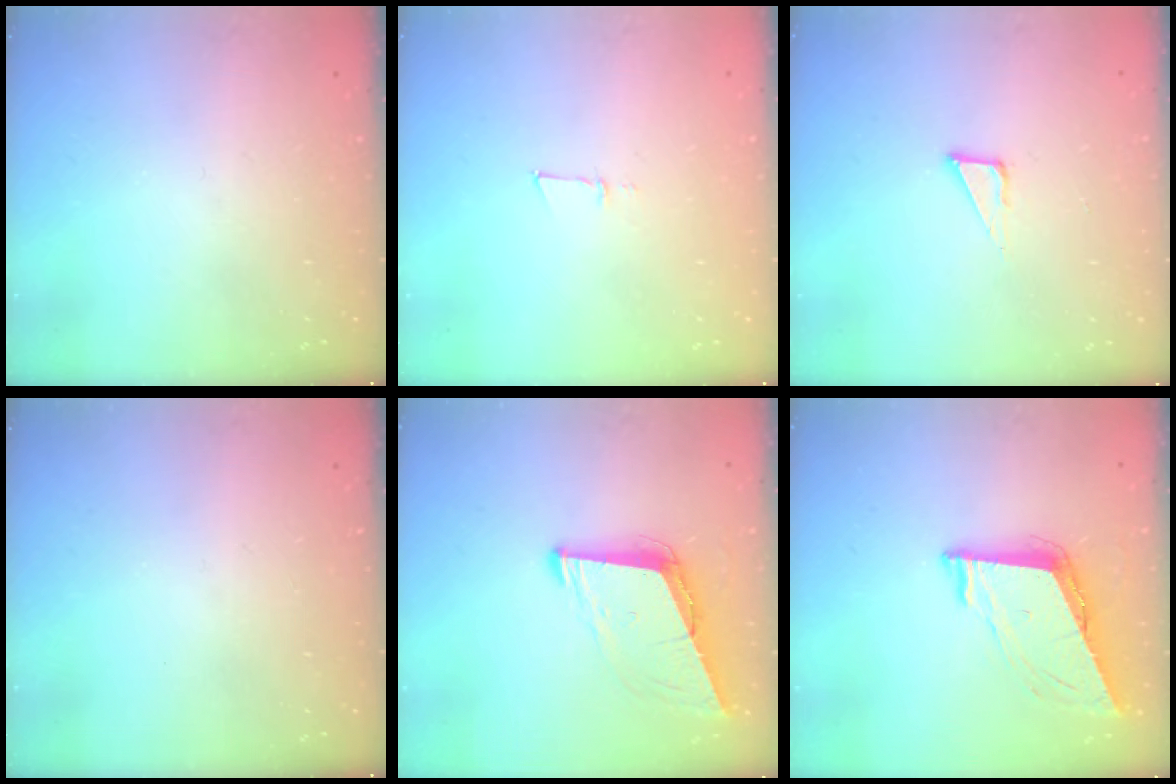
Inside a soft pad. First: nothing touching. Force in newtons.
{"total": 3.9, "press": 3.8, "slide": 0.9}
{"total": 4.8, "press": 4.8, "slide": 0.4}
{"total": 0.0}
{"total": 9.0, "press": 8.1, "slide": 3.8}
{"total": 8.9, "press": 8.5, "slide": 2.7}